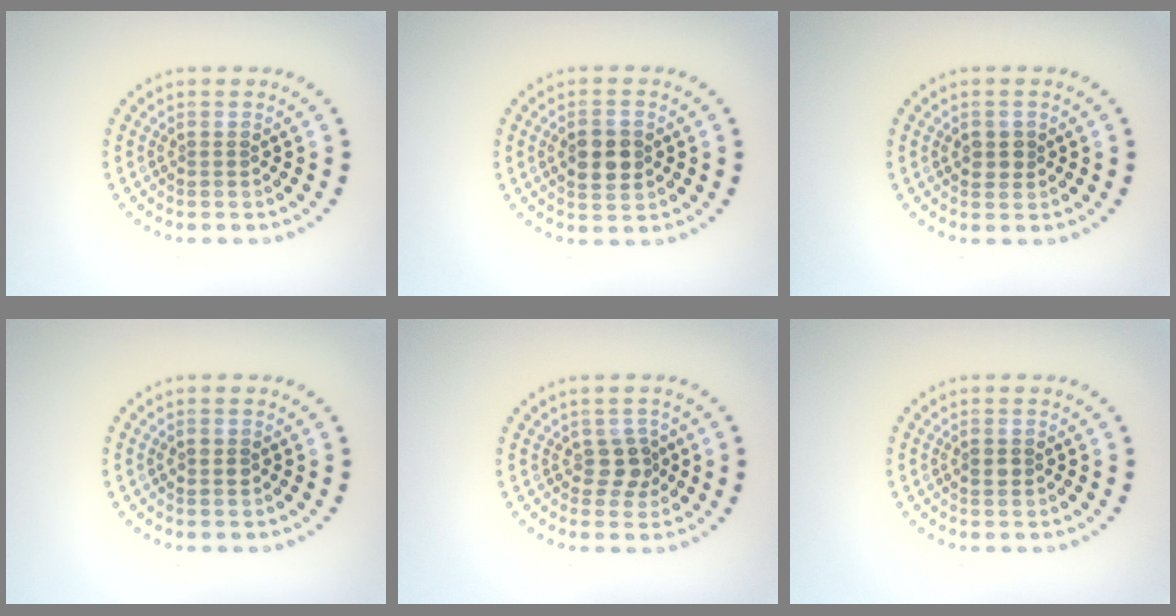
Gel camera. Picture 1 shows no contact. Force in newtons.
{"total": 3.5, "press": 3.5, "slide": 0.1}
{"total": 1.6, "press": 1.6, "slide": 0.3}
{"total": 1.3, "press": 1.2, "slide": 0.1}
{"total": 1.8, "press": 1.6, "slide": 0.9}
{"total": 1.3, "press": 1.3, "slide": 0.1}